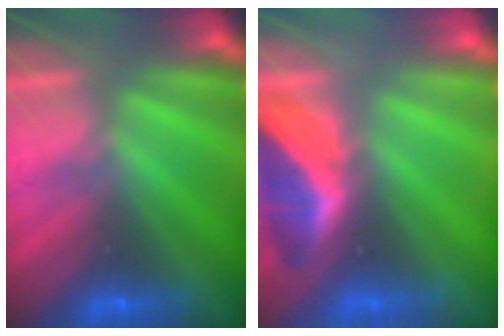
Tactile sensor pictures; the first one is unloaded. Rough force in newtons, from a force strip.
{"total": 1.8}